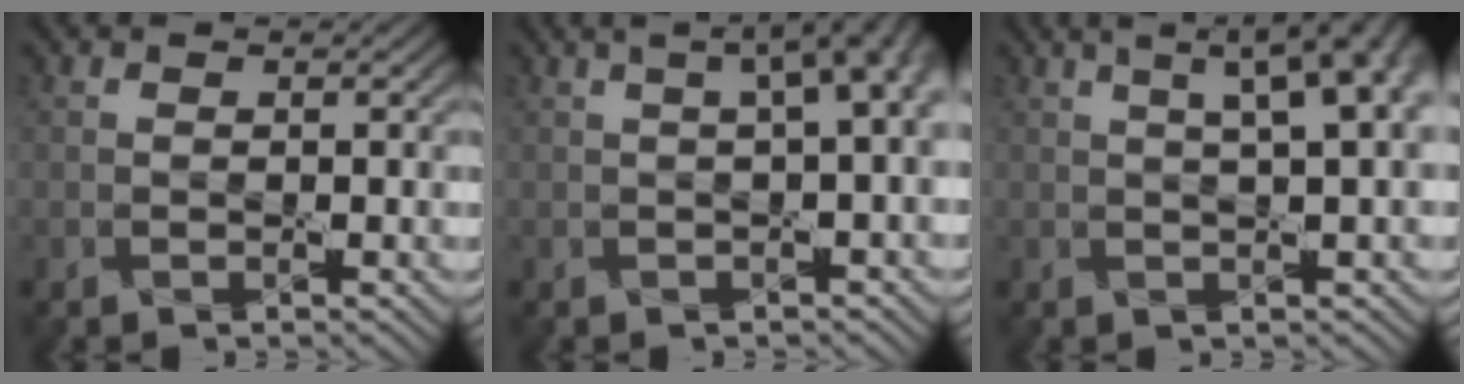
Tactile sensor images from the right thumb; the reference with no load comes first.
{"total": 6.6, "force": [1.3, 2.3, 6.0], "torque": [-0.057, 0.028, 0.017]}
{"total": 9.8, "force": [3.6, 3.0, 8.6], "torque": [-0.084, 0.042, 0.028]}